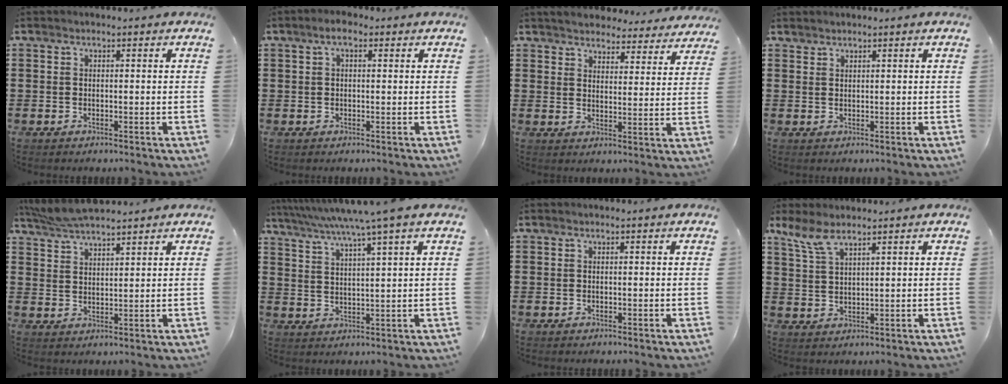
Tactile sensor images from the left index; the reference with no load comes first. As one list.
[{"total": 2.6, "force": [0.9, 1.0, 2.2], "torque": [-0.045, 0.008, 0.015]}, {"total": 4.3, "force": [4.2, 0.3, 0.3], "torque": [-0.020, -0.029, 0.071]}, {"total": 1.0, "force": [0.9, 0.2, 0.0], "torque": [-0.002, -0.001, 0.019]}, {"total": 4.9, "force": [4.7, 0.5, 1.4], "torque": [-0.042, -0.013, 0.088]}, {"total": 6.1, "force": [4.6, -1.1, 3.8], "torque": [-0.089, -0.025, 0.073]}, {"total": 0.0}, {"total": 5.0, "force": [3.8, 1.3, 3.0], "torque": [-0.069, -0.004, 0.069]}]